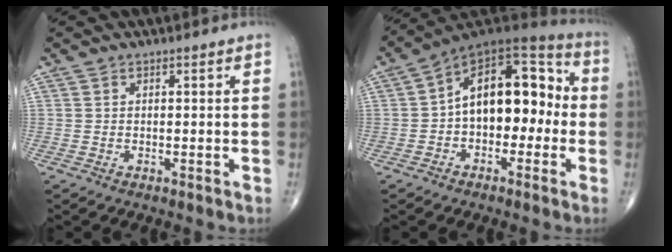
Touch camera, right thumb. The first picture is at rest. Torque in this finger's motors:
{"motor_torque": [-0.27, 1.03, 0.80, 0.32, 0.15]}